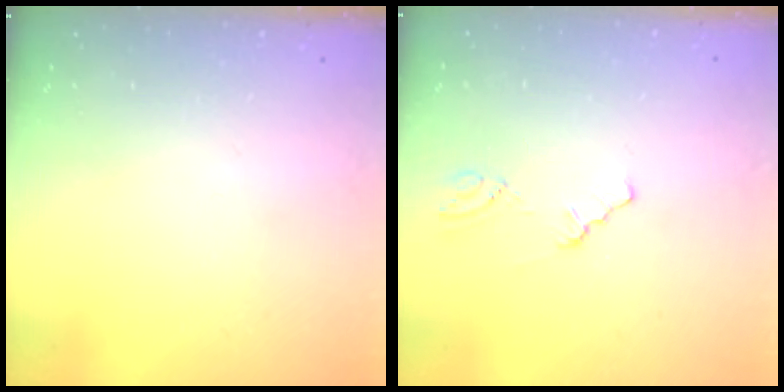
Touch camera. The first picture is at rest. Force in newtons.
{"total": 0.6, "press": 0.6, "slide": 0.2}